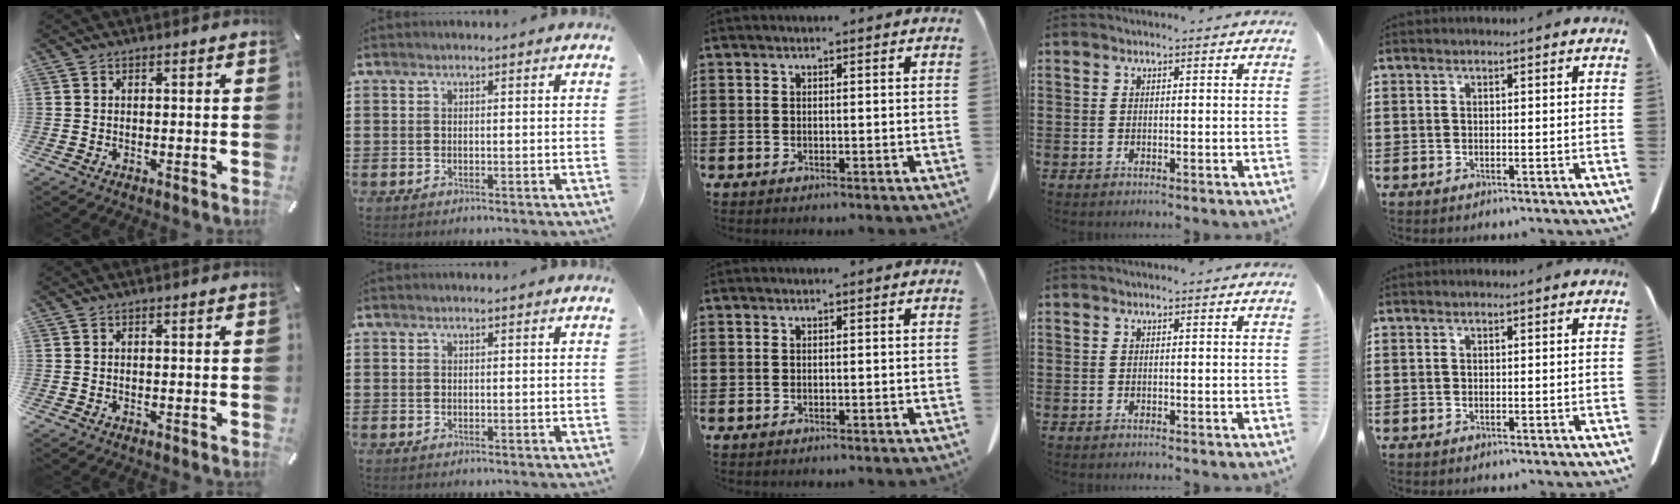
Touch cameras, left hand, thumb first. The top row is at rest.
{}